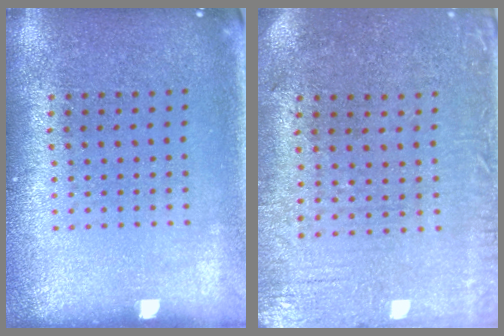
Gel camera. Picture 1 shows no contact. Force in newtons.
{"total": 0.6, "press": 0.3, "slide": 0.5}